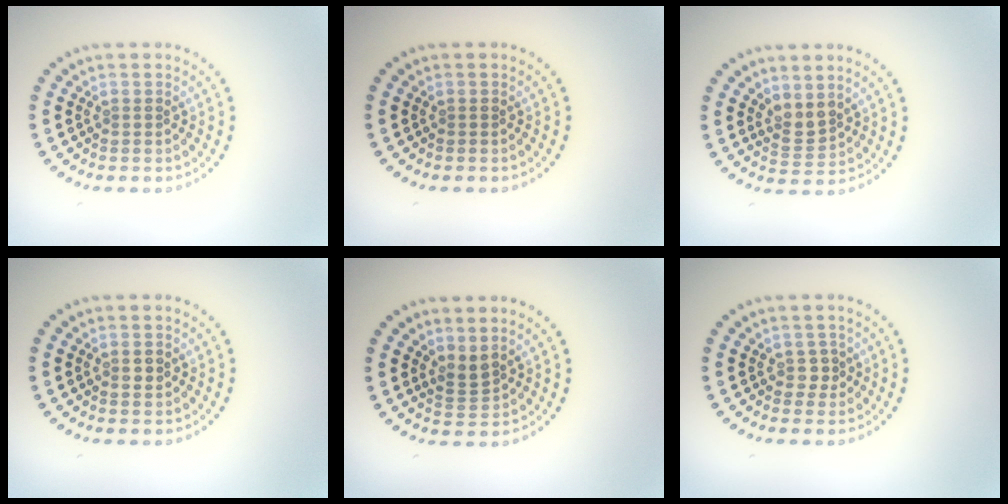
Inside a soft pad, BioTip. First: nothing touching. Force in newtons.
{"total": 0.0}
{"total": 1.9, "press": 1.6, "slide": 1.1}
{"total": 0.9, "press": 0.9, "slide": 0.2}
{"total": 1.7, "press": 1.2, "slide": 1.2}
{"total": 0.9, "press": 0.8, "slide": 0.5}